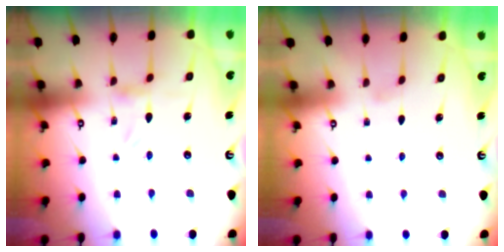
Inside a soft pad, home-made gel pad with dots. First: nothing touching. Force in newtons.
{"total": 0.0}